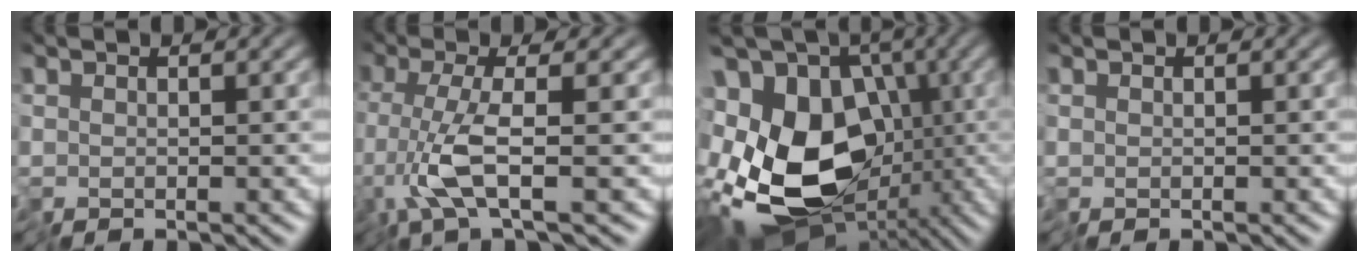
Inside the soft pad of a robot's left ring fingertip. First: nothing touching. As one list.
[{"total": 4.2, "force": [-1.4, 0.2, 4.0], "torque": [-0.088, -0.006, -0.034]}, {"total": 18.9, "force": [-2.6, 13.6, 12.8], "torque": [-0.245, -0.008, -0.057]}, {"total": 0.0}]